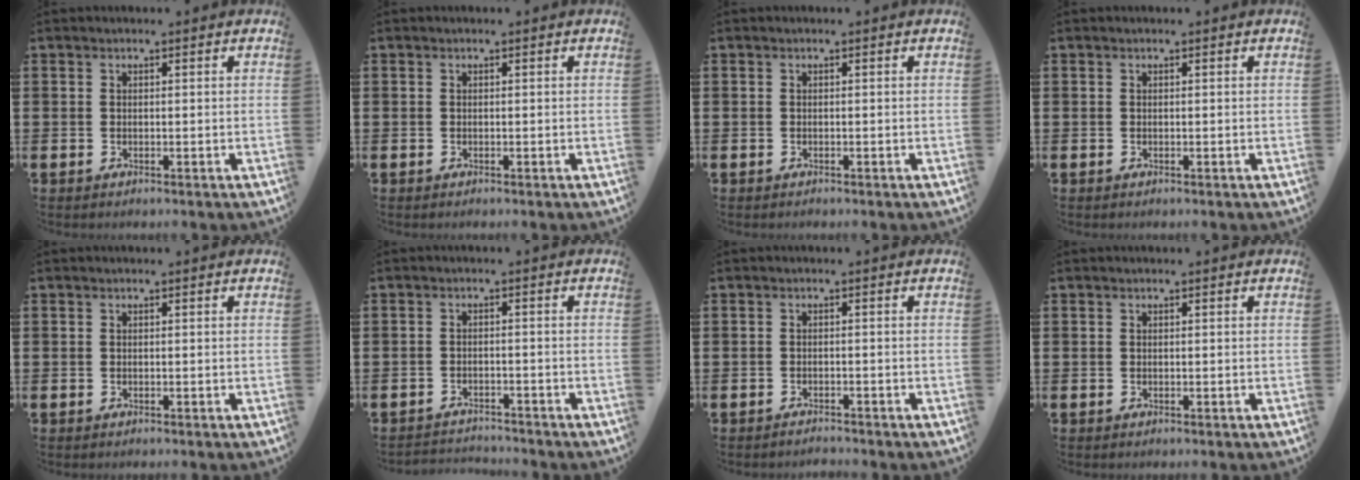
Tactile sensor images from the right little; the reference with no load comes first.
{"total": 0.0}
{"total": 0.0}
{"total": 0.0}
{"total": 0.0}
{"total": 2.0, "force": [-2.0, 0.0, -0.2], "torque": [-0.003, 0.001, -0.044]}
{"total": 1.1, "force": [-1.1, 0.0, -0.1], "torque": [-0.001, 0.002, -0.022]}
{"total": 0.0}